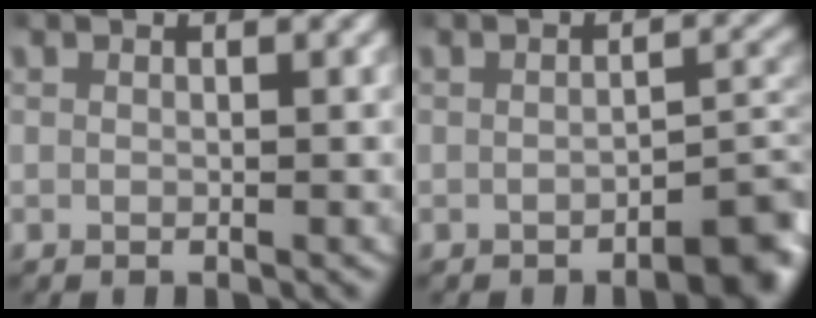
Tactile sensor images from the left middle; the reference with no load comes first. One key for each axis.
{"total": 4.5, "fx": -2.4, "fy": 1.6, "fz": 3.4, "tx": -0.029, "ty": 0.003, "tz": -0.039}